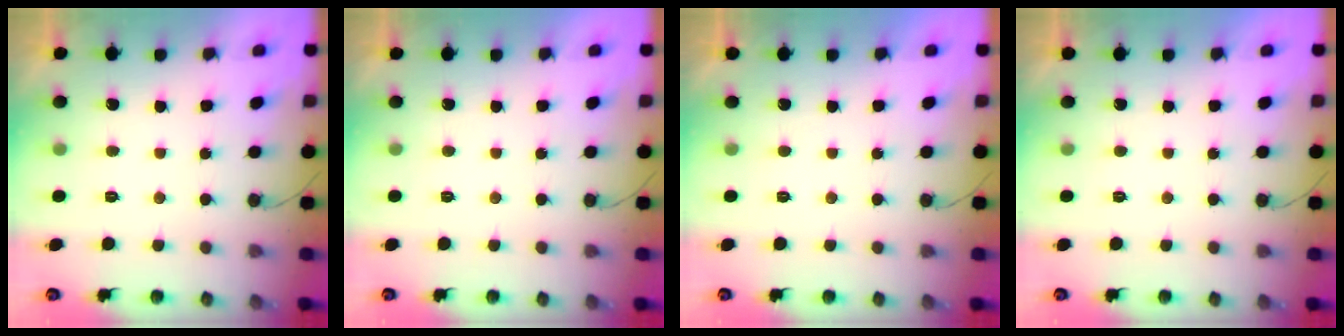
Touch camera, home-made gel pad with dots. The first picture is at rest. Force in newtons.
{"total": 1.7, "press": 1.7, "slide": 0.1}
{"total": 1.7, "press": 1.7, "slide": 0.1}
{"total": 1.8, "press": 1.8, "slide": 0.0}